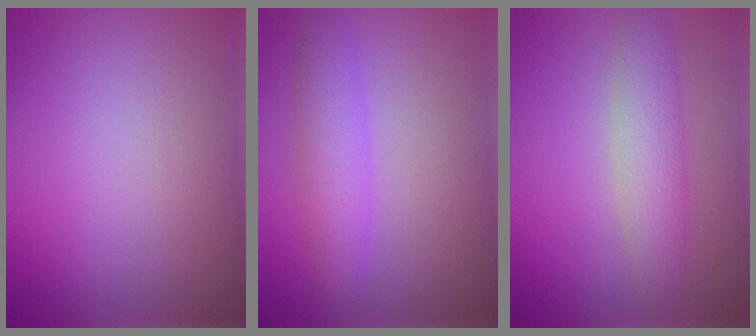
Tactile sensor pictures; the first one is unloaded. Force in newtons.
{"total": 3.3, "press": 3.3, "slide": 0.1}
{"total": 3.4, "press": 3.4, "slide": 0.1}